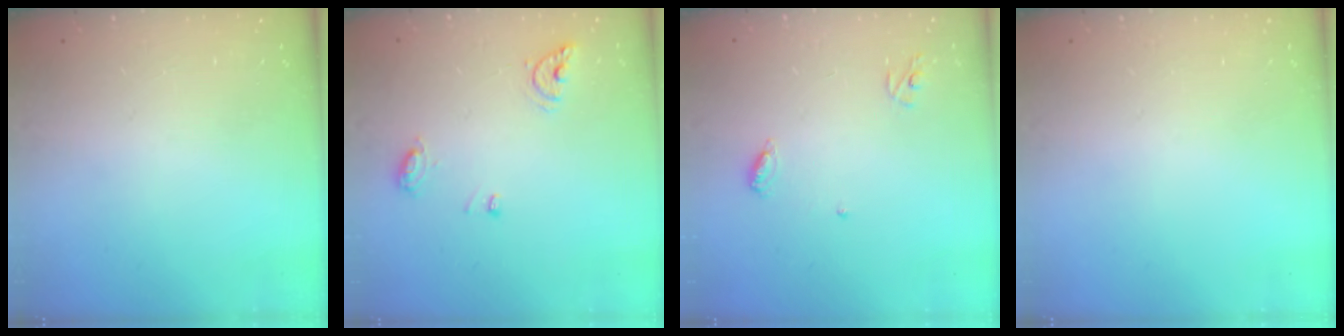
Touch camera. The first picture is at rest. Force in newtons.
{"total": 7.4, "press": 7.3, "slide": 0.9}
{"total": 4.9, "press": 4.9, "slide": 0.4}
{"total": 0.0}